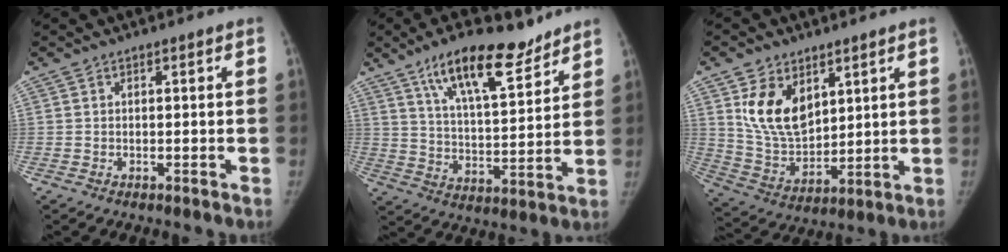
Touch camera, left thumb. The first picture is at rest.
{"total": 15.8, "force": [11.0, 5.2, 10.1], "torque": [-0.142, -0.057, 0.190]}
{"total": 12.8, "force": [5.6, 8.0, 8.2], "torque": [-0.118, -0.035, 0.124]}